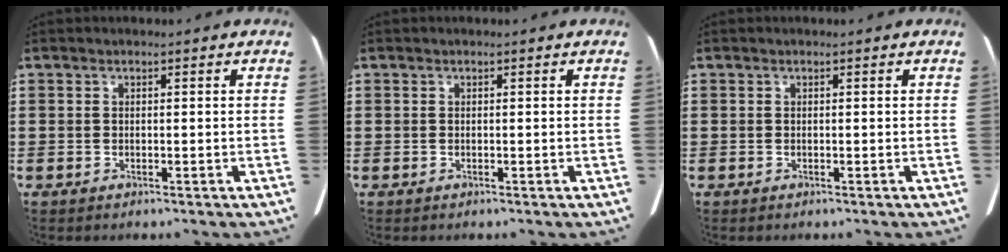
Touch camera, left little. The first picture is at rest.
{"total": 0.0}
{"total": 0.0}